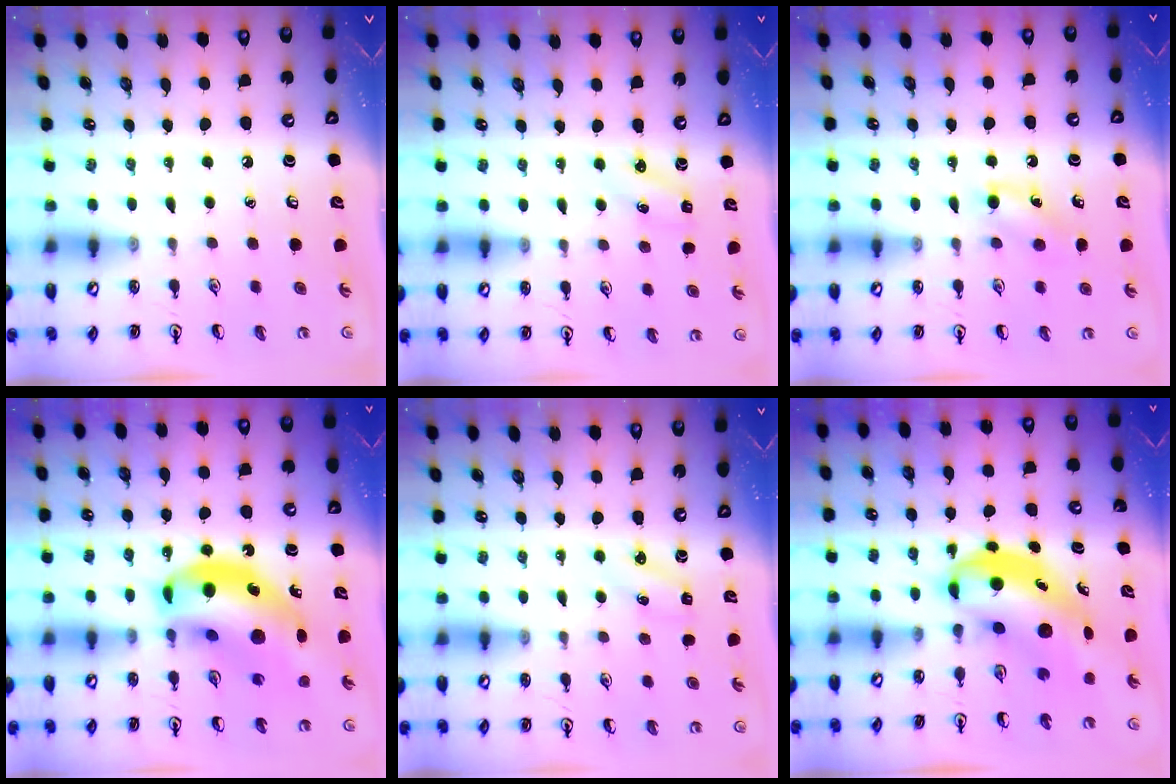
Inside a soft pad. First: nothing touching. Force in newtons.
{"total": 2.5, "press": 2.4, "slide": 0.8}
{"total": 7.4, "press": 7.2, "slide": 1.6}
{"total": 19.1, "press": 18.3, "slide": 5.6}
{"total": 2.5, "press": 2.4, "slide": 0.8}
{"total": 7.7, "press": 7.4, "slide": 1.9}